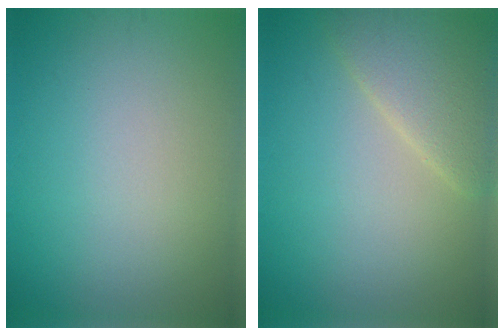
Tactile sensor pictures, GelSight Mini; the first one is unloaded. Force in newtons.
{"total": 4.1, "press": 4.0, "slide": 0.2}